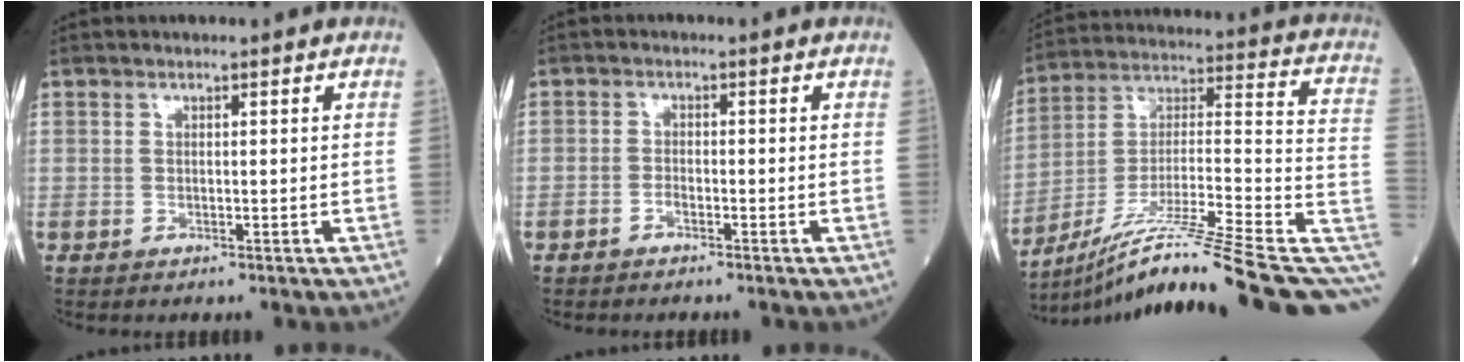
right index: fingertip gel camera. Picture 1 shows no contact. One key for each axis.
{"total": 1.2, "fx": -1.0, "fy": 0.4, "fz": 0.5, "tx": -0.007, "ty": 0.003, "tz": -0.018}
{"total": 23.7, "fx": -15.2, "fy": 0.4, "fz": 18.3, "tx": -0.238, "ty": 0.037, "tz": -0.258}